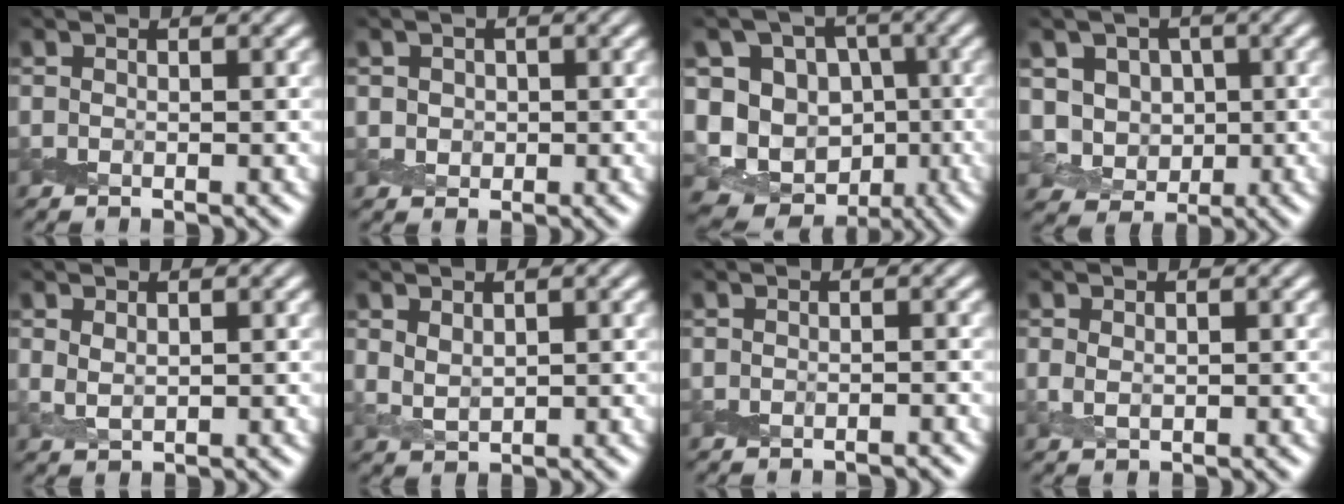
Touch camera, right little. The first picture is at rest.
{"total": 1.2, "force": [0.0, 1.2, 0.4], "torque": [-0.003, -0.005, 0.001]}
{"total": 13.4, "force": [-3.1, 11.9, 5.4], "torque": [-0.102, -0.003, -0.062]}
{"total": 3.9, "force": [0.0, 3.6, 1.7], "torque": [-0.031, -0.005, -0.006]}
{"total": 1.1, "force": [0.5, 0.6, 0.8], "torque": [-0.021, -0.005, 0.015]}
{"total": 1.5, "force": [0.8, 0.9, 1.0], "torque": [-0.024, -0.005, 0.021]}
{"total": 0.8, "force": [-0.8, 0.1, 0.3], "torque": [-0.003, 0.002, -0.013]}
{"total": 0.9, "force": [0.1, 0.6, 0.7], "torque": [-0.019, -0.004, 0.005]}